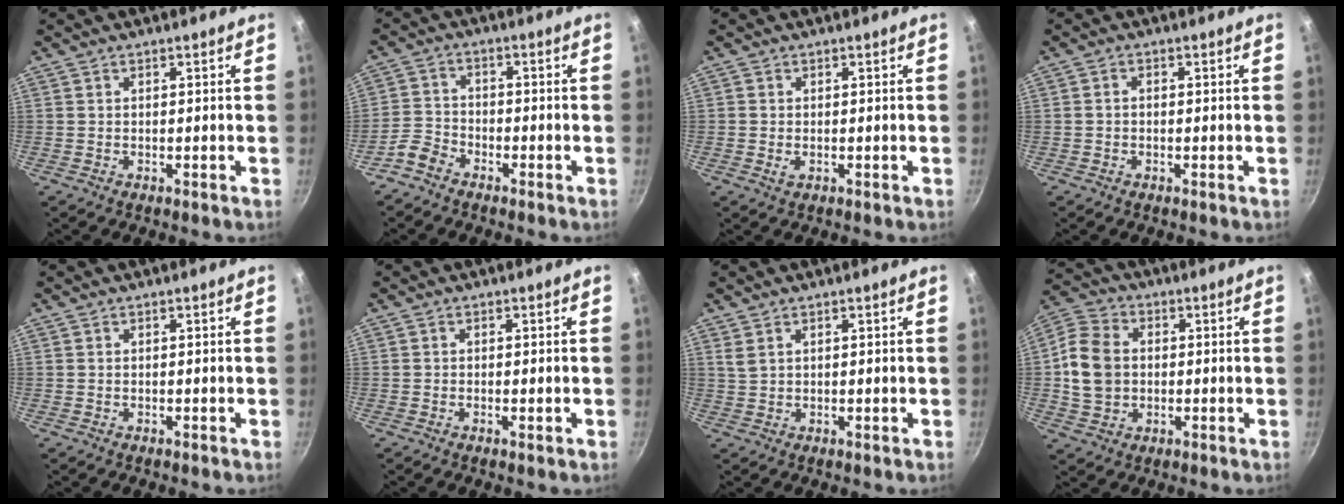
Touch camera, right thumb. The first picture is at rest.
{"total": 4.3, "force": [-3.3, 2.4, 1.3], "torque": [-0.025, 0.032, -0.076]}
{"total": 1.4, "force": [-0.3, 1.0, 1.0], "torque": [-0.019, -0.001, -0.005]}
{"total": 1.3, "force": [-0.2, 1.0, 0.8], "torque": [-0.017, 0.007, -0.006]}
{"total": 0.0}
{"total": 1.1, "force": [-0.3, 0.3, 1.0], "torque": [-0.019, 0.000, -0.007]}
{"total": 1.9, "force": [1.1, 1.0, 1.2], "torque": [-0.022, 0.000, 0.027]}
{"total": 11.2, "force": [0.3, 8.8, 6.9], "torque": [-0.113, 0.014, -0.004]}